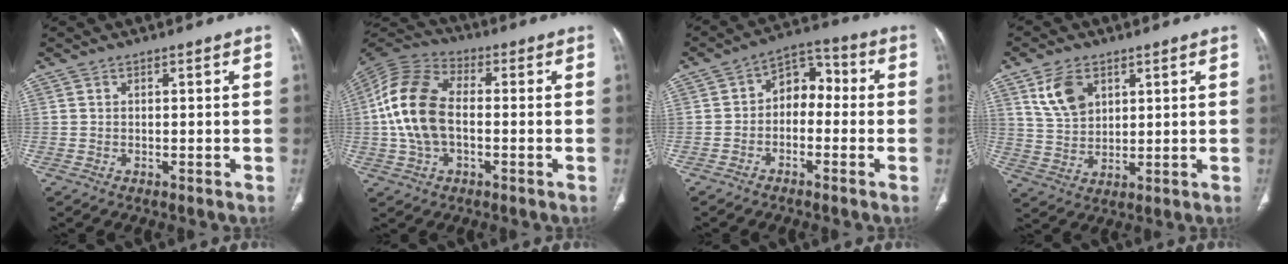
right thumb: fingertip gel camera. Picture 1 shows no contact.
{"total": 14.6, "force": [-0.5, 9.0, 11.5], "torque": [-0.239, 0.028, -0.016]}
{"total": 7.5, "force": [-0.9, 5.4, 5.1], "torque": [-0.045, 0.041, -0.031]}
{"total": 8.2, "force": [3.9, 5.3, 4.8], "torque": [-0.075, -0.015, 0.083]}